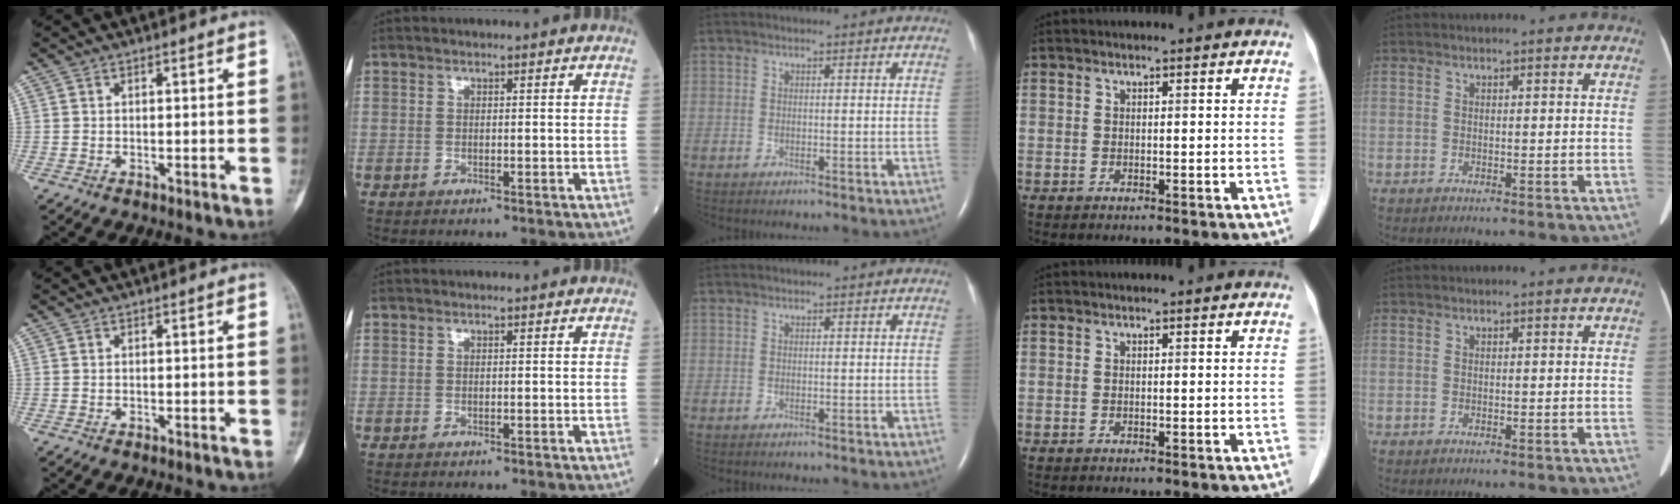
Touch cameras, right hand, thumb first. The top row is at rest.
{}